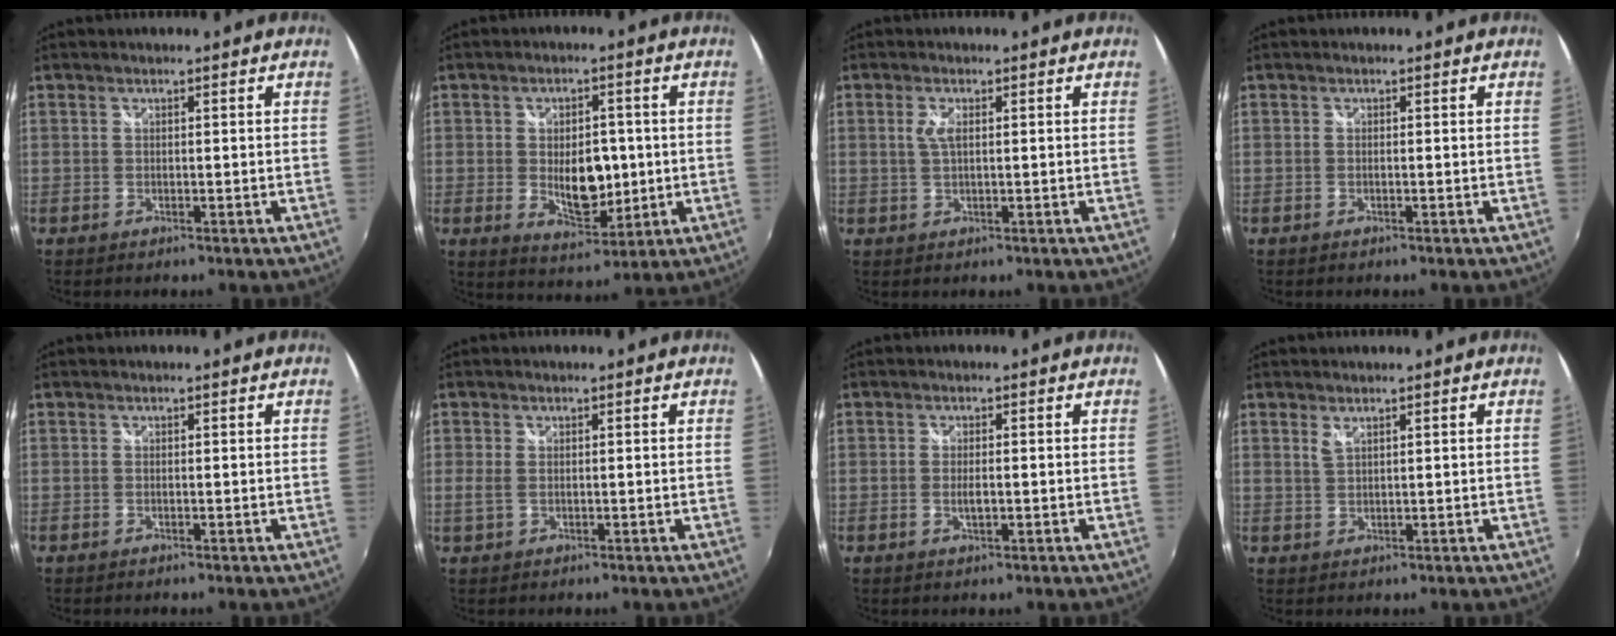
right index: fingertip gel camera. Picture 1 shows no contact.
{"total": 8.9, "force": [-0.5, 5.0, 7.3], "torque": [-0.121, -0.009, 0.000]}
{"total": 2.3, "force": [0.5, 0.8, 2.1], "torque": [-0.042, 0.000, 0.009]}
{"total": 0.0}
{"total": 0.0}
{"total": 1.9, "force": [-0.1, 1.1, 1.6], "torque": [-0.035, -0.003, -0.001]}
{"total": 1.8, "force": [-0.3, 0.6, 1.7], "torque": [-0.031, -0.002, -0.005]}
{"total": 1.3, "force": [0.9, 0.3, 0.9], "torque": [-0.016, 0.001, 0.017]}